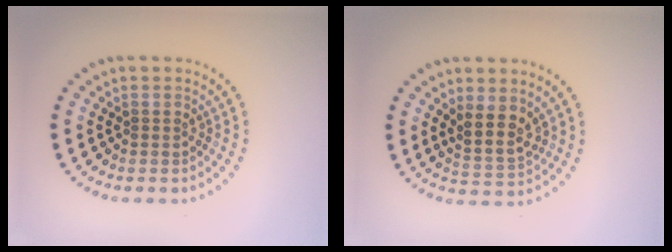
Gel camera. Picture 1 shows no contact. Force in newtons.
{"total": 3.1, "press": 2.6, "slide": 1.6}